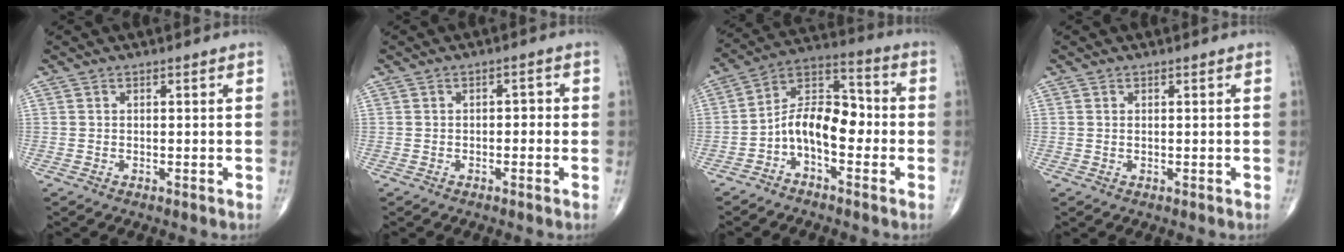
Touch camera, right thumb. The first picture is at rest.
{"total": 1.9, "force": [-0.4, 1.3, 1.3], "torque": [0.000, 0.006, -0.014]}
{"total": 11.4, "force": [-2.9, 6.3, 9.1], "torque": [-0.136, 0.059, -0.062]}
{"total": 0.0}